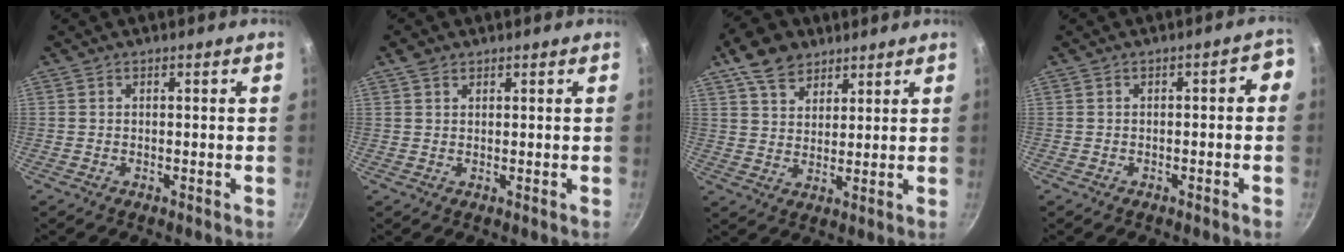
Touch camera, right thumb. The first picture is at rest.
{"total": 2.0, "force": [1.4, 1.3, 0.8], "torque": [-0.014, -0.003, 0.026]}
{"total": 9.9, "force": [6.4, 6.3, 4.2], "torque": [-0.049, -0.017, 0.114]}
{"total": 3.2, "force": [-0.6, 1.6, 2.7], "torque": [-0.017, 0.030, -0.002]}